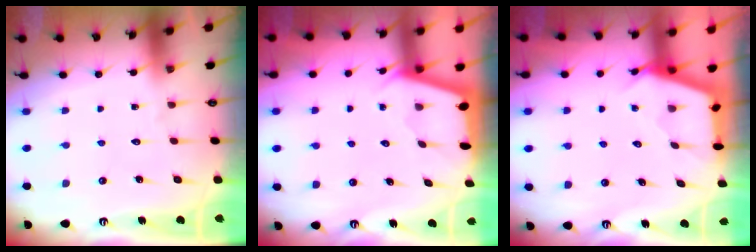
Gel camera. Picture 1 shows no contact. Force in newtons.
{"total": 2.6, "press": 2.6, "slide": 0.1}
{"total": 2.9, "press": 2.9, "slide": 0.4}